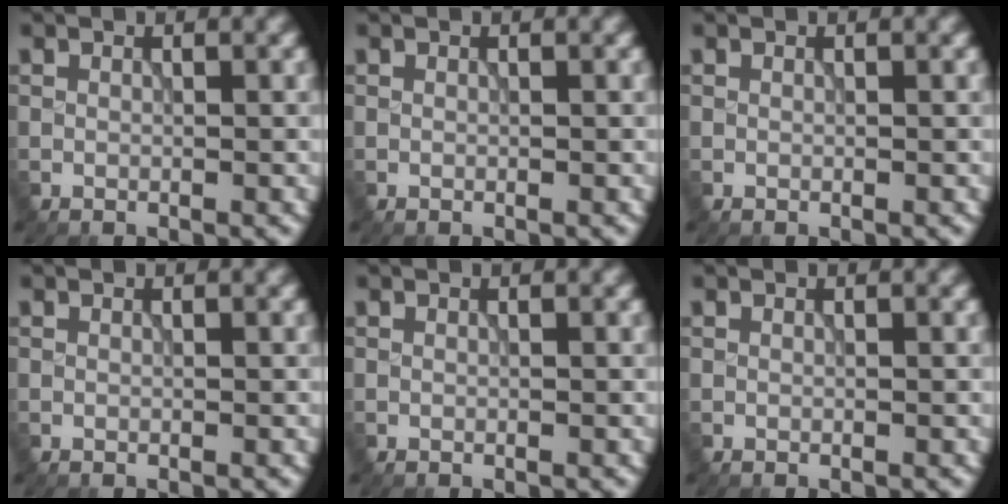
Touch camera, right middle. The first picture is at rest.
{"total": 0.0}
{"total": 0.0}
{"total": 0.0}
{"total": 0.0}
{"total": 0.0}